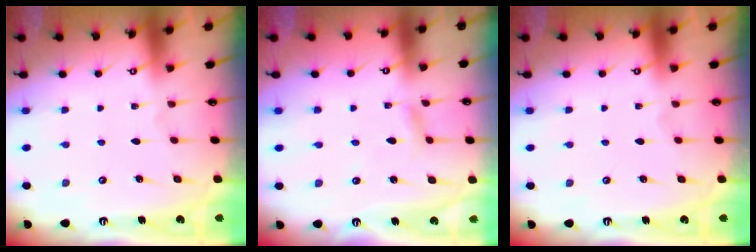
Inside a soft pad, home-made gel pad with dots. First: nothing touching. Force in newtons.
{"total": 3.0, "press": 3.0, "slide": 0.3}
{"total": 0.0}